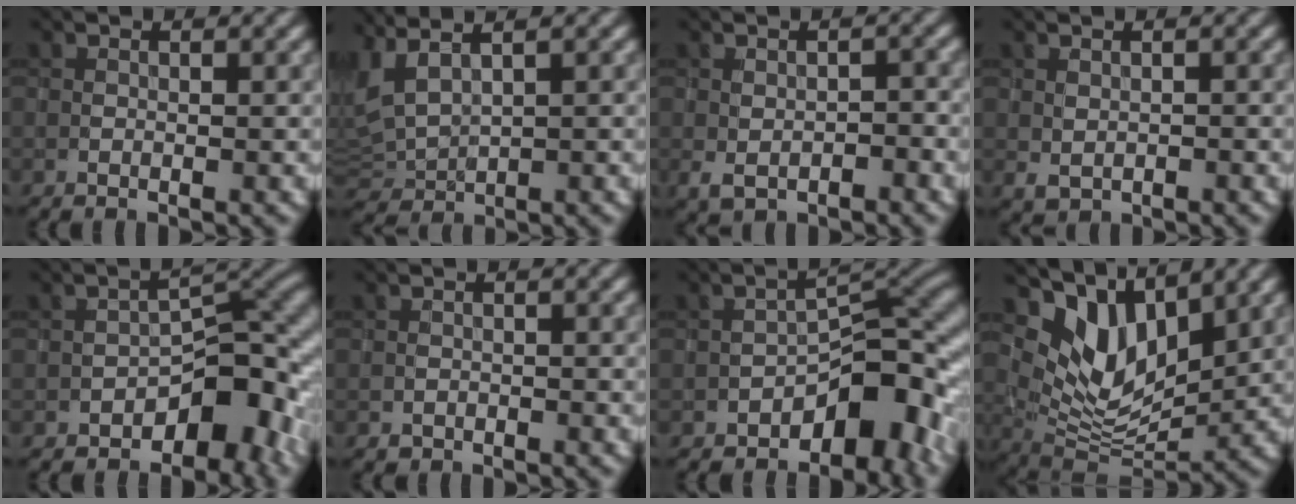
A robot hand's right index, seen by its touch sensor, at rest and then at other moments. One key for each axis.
{"total": 3.7, "fx": 2.1, "fy": 1.6, "fz": 2.6, "tx": -0.077, "ty": 0.011, "tz": 0.048}
{"total": 2.9, "fx": -1.2, "fy": 1.8, "fz": 1.9, "tx": -0.028, "ty": -0.005, "tz": -0.016}
{"total": 1.1, "fx": -0.1, "fy": 0.8, "fz": 0.7, "tx": -0.013, "ty": -0.006, "tz": 0.004}
{"total": 6.9, "fx": -3.7, "fy": 3.6, "fz": 4.5, "tx": -0.032, "ty": 0.018, "tz": -0.063}
{"total": 0.8, "fx": -0.5, "fy": 0.5, "fz": 0.0, "tx": 0.003, "ty": -0.002, "tz": -0.008}
{"total": 8.0, "fx": -4.4, "fy": 3.9, "fz": 5.4, "tx": -0.045, "ty": 0.019, "tz": -0.081}
{"total": 8.4, "fx": 4.4, "fy": 4.5, "fz": 5.6, "tx": -0.111, "ty": -0.010, "tz": 0.080}